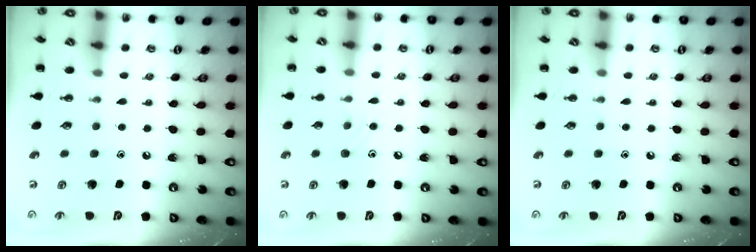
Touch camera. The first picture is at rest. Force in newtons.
{"total": 5.4, "press": 5.1, "slide": 1.8}
{"total": 0.0}